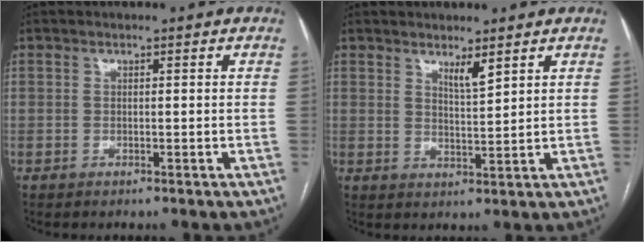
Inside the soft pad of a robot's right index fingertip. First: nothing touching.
{"total": 2.9, "force": [2.2, 0.2, 1.9], "torque": [-0.037, -0.013, 0.042]}